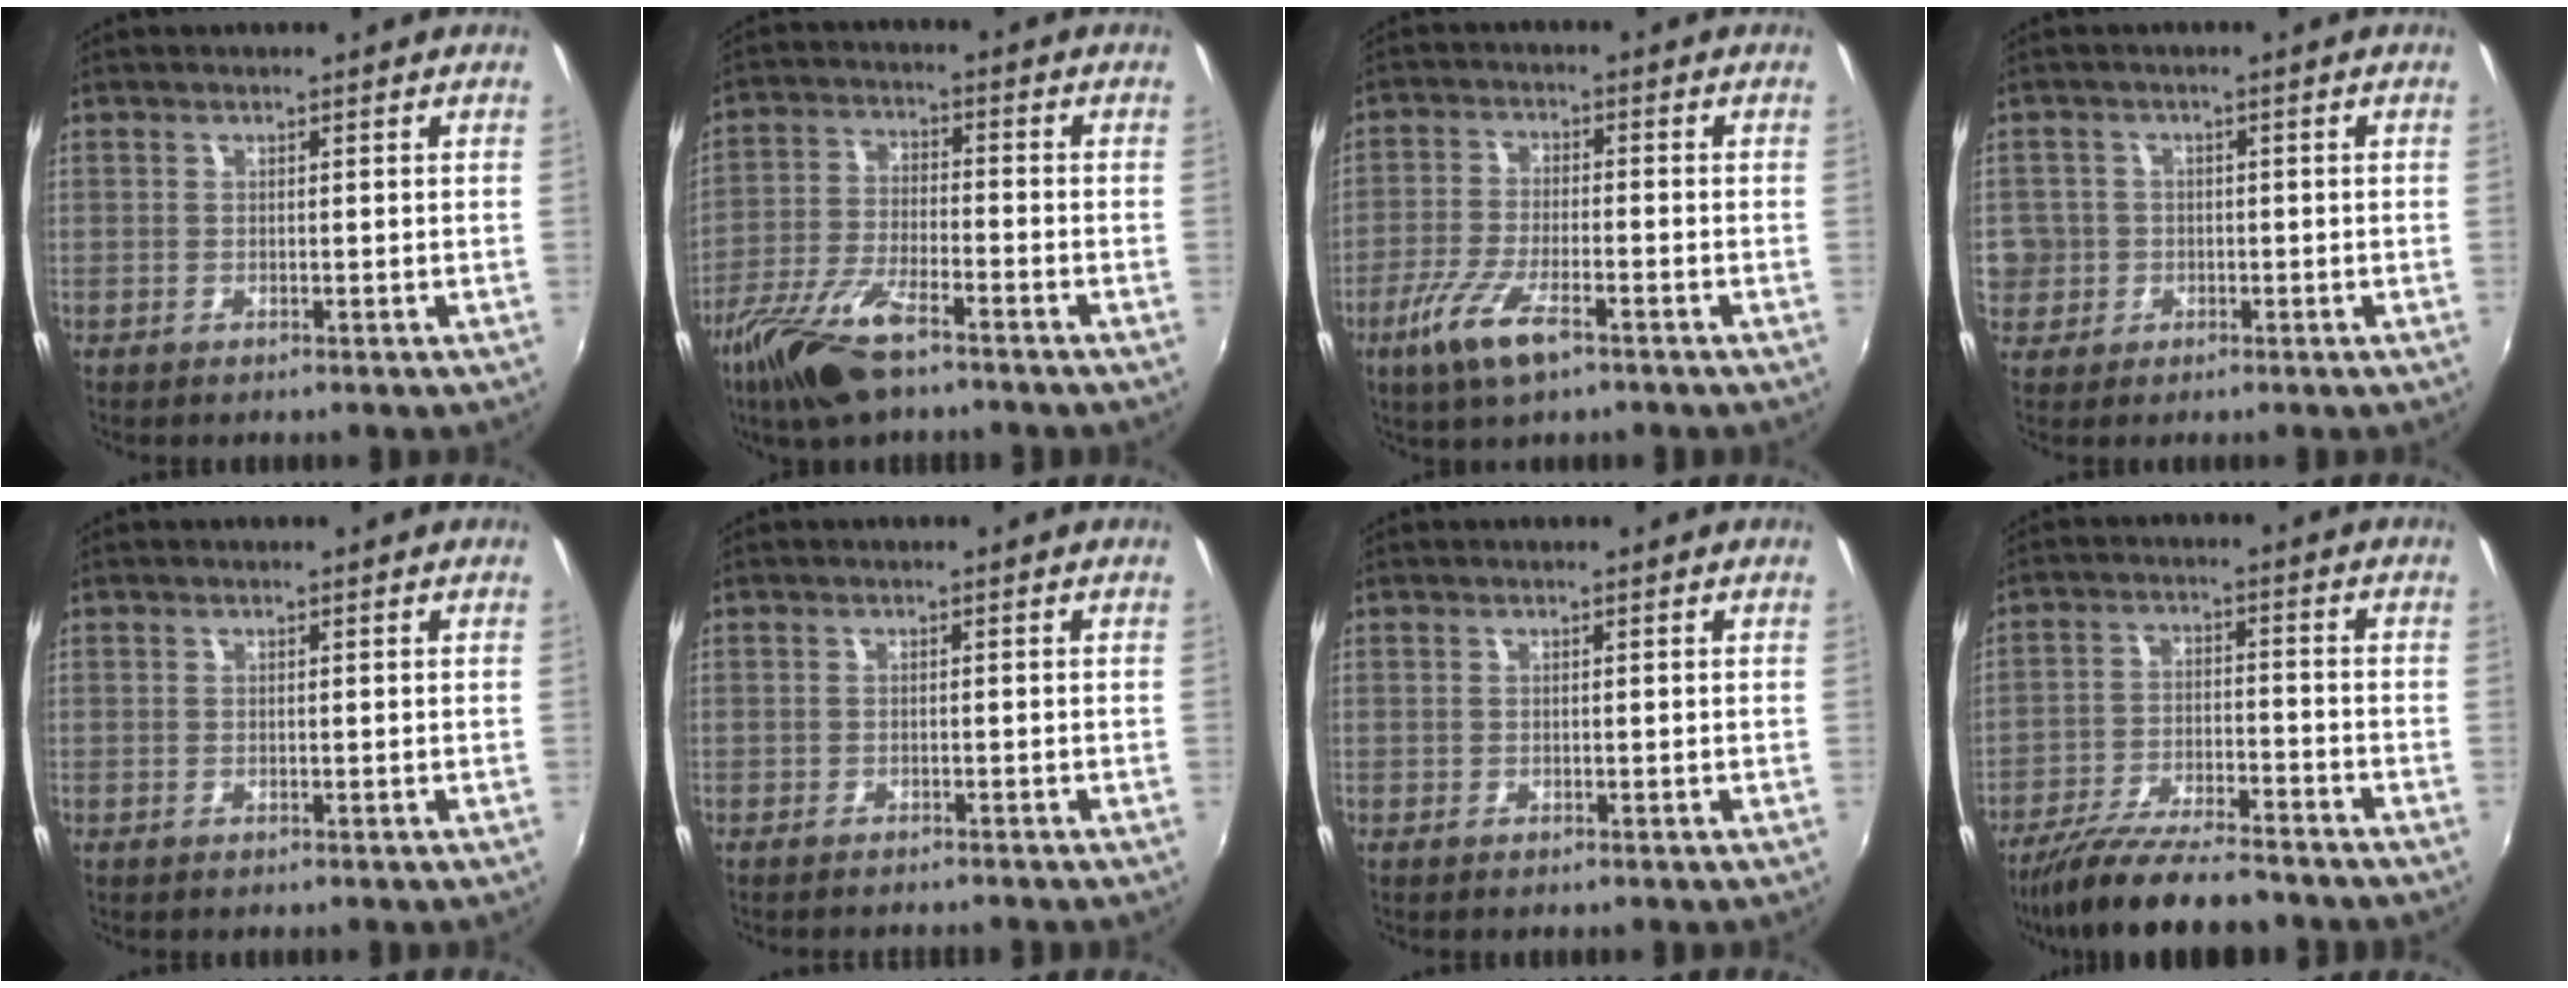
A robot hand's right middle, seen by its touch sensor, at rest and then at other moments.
{"total": 12.8, "force": [-8.8, 3.6, 8.6], "torque": [-0.187, -0.027, -0.173]}
{"total": 8.9, "force": [-5.2, 2.5, 6.8], "torque": [-0.154, -0.017, -0.100]}
{"total": 8.6, "force": [-1.2, 8.2, 2.2], "torque": [-0.082, 0.026, -0.010]}
{"total": 0.0}
{"total": 2.5, "force": [-2.4, 0.4, 0.7], "torque": [-0.022, -0.013, -0.039]}
{"total": 0.0}
{"total": 15.0, "force": [-13.1, 2.5, 7.0], "torque": [-0.151, -0.031, -0.220]}